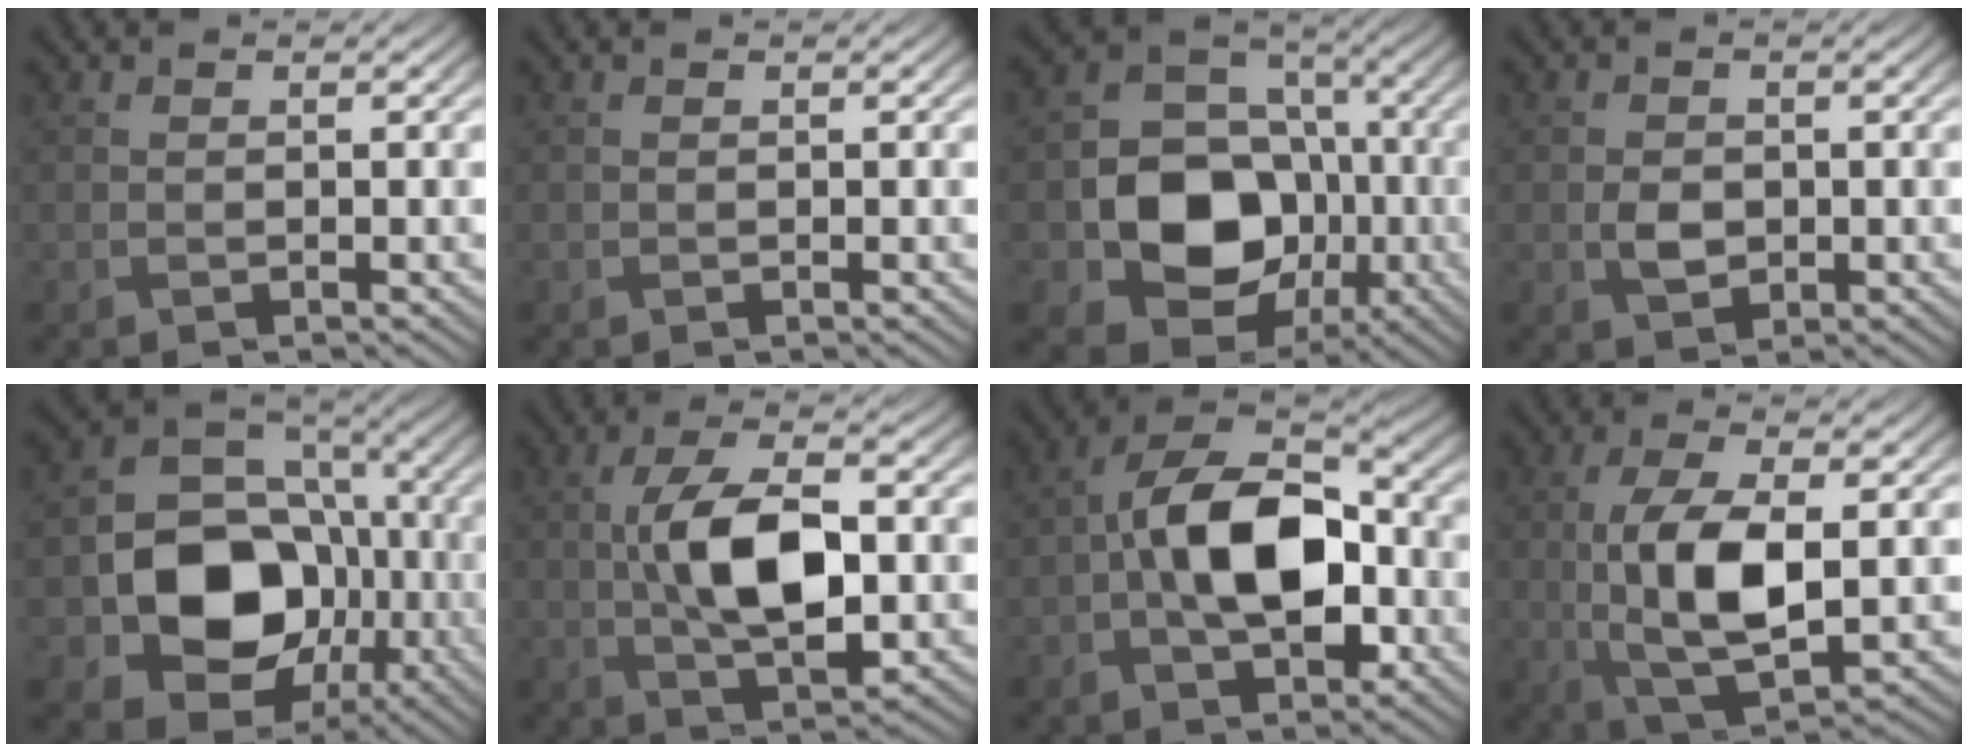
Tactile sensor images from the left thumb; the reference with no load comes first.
{"total": 0.0}
{"total": 13.3, "force": [-3.3, 10.6, 7.4], "torque": [-0.132, -0.025, -0.068]}
{"total": 2.6, "force": [-0.4, 1.9, 1.6], "torque": [-0.037, -0.006, -0.009]}
{"total": 14.9, "force": [-3.8, 11.7, 8.4], "torque": [-0.141, -0.033, -0.069]}
{"total": 10.9, "force": [-0.2, 5.0, 9.7], "torque": [-0.184, 0.004, -0.002]}
{"total": 12.6, "force": [-1.4, 7.3, 10.2], "torque": [-0.183, 0.017, -0.033]}
{"total": 10.8, "force": [-0.3, 4.7, 9.6], "torque": [-0.199, -0.004, -0.001]}